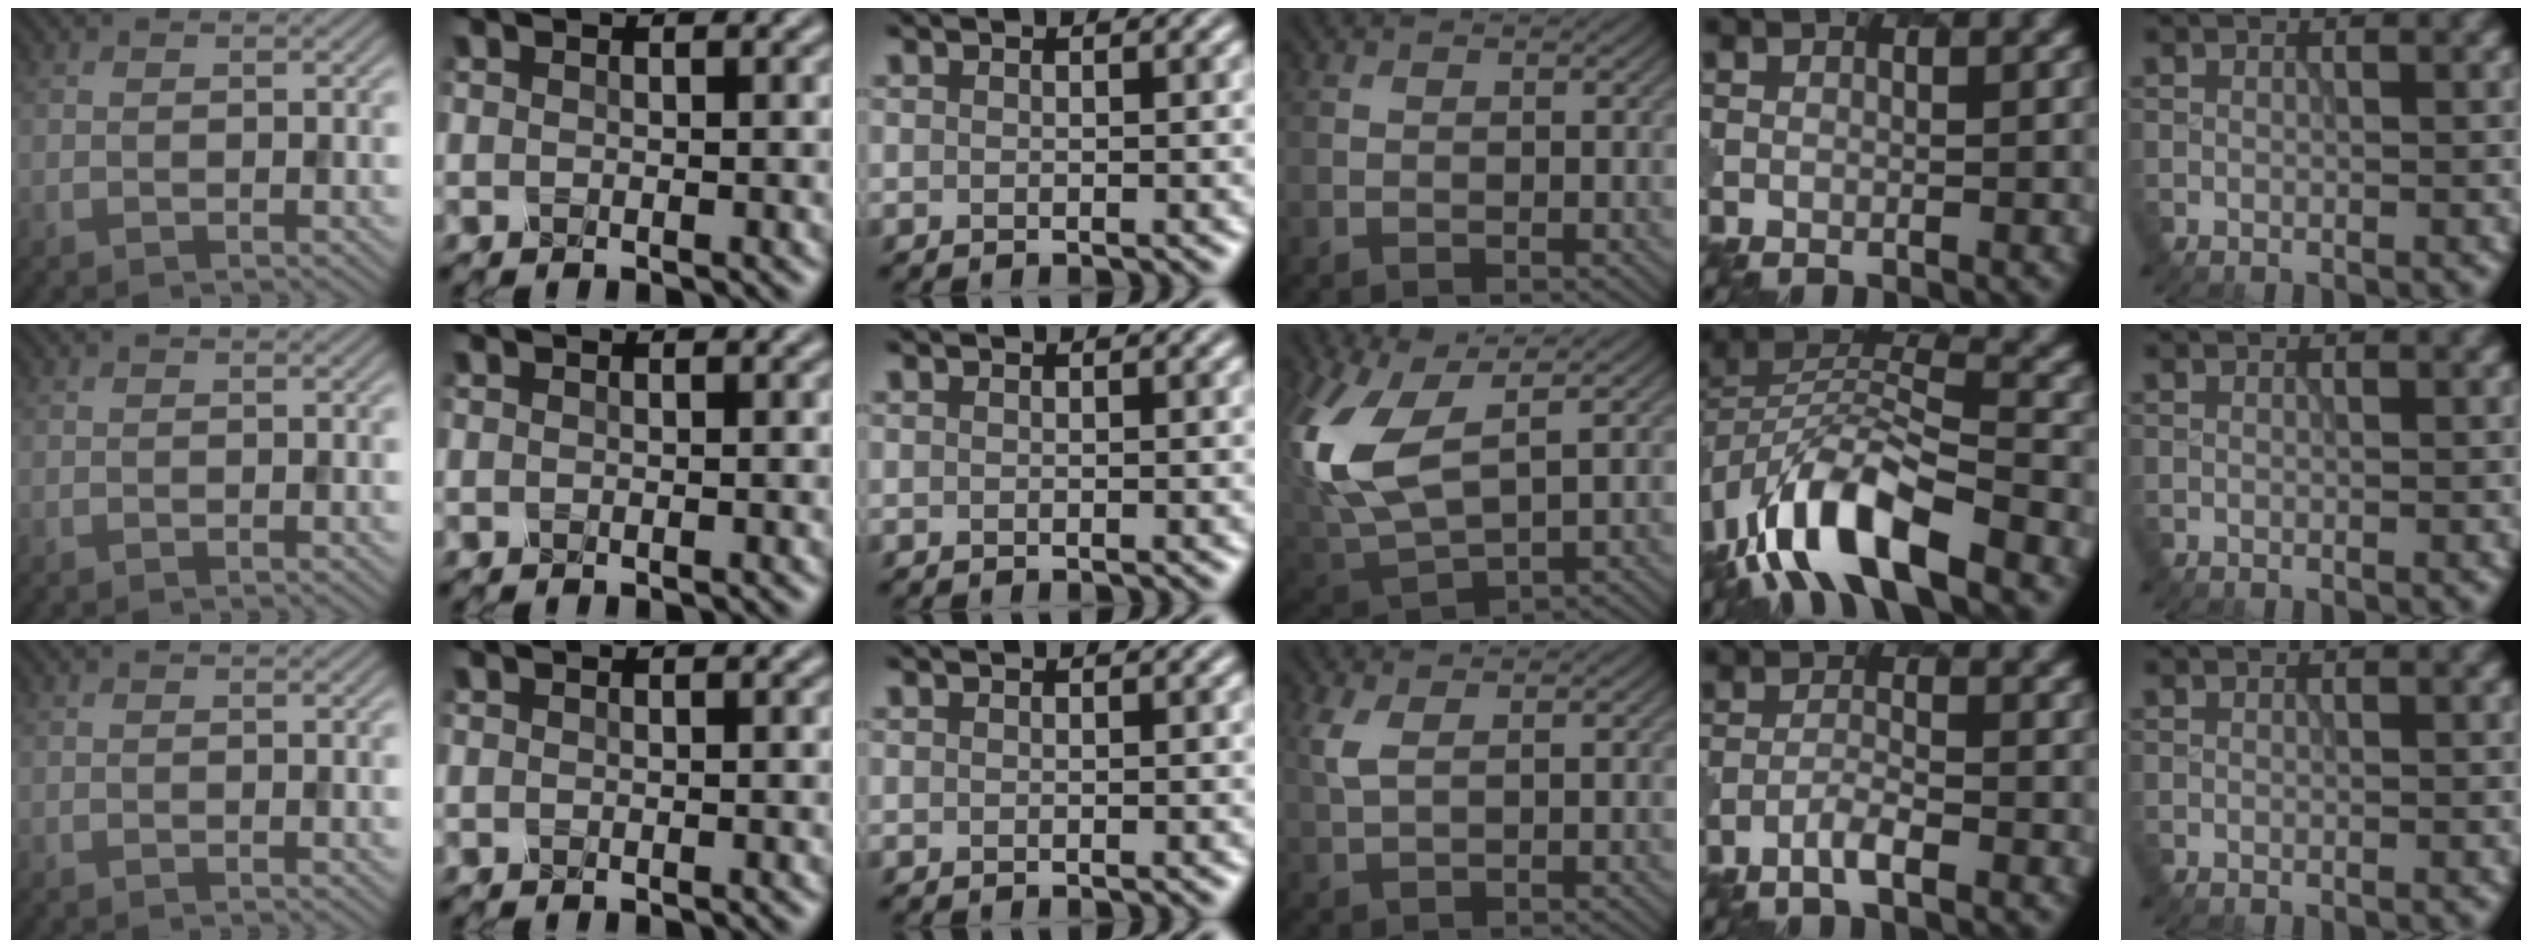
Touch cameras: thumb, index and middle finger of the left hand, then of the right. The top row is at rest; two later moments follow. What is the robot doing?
{"motion": "insert", "object": "pen bag"}